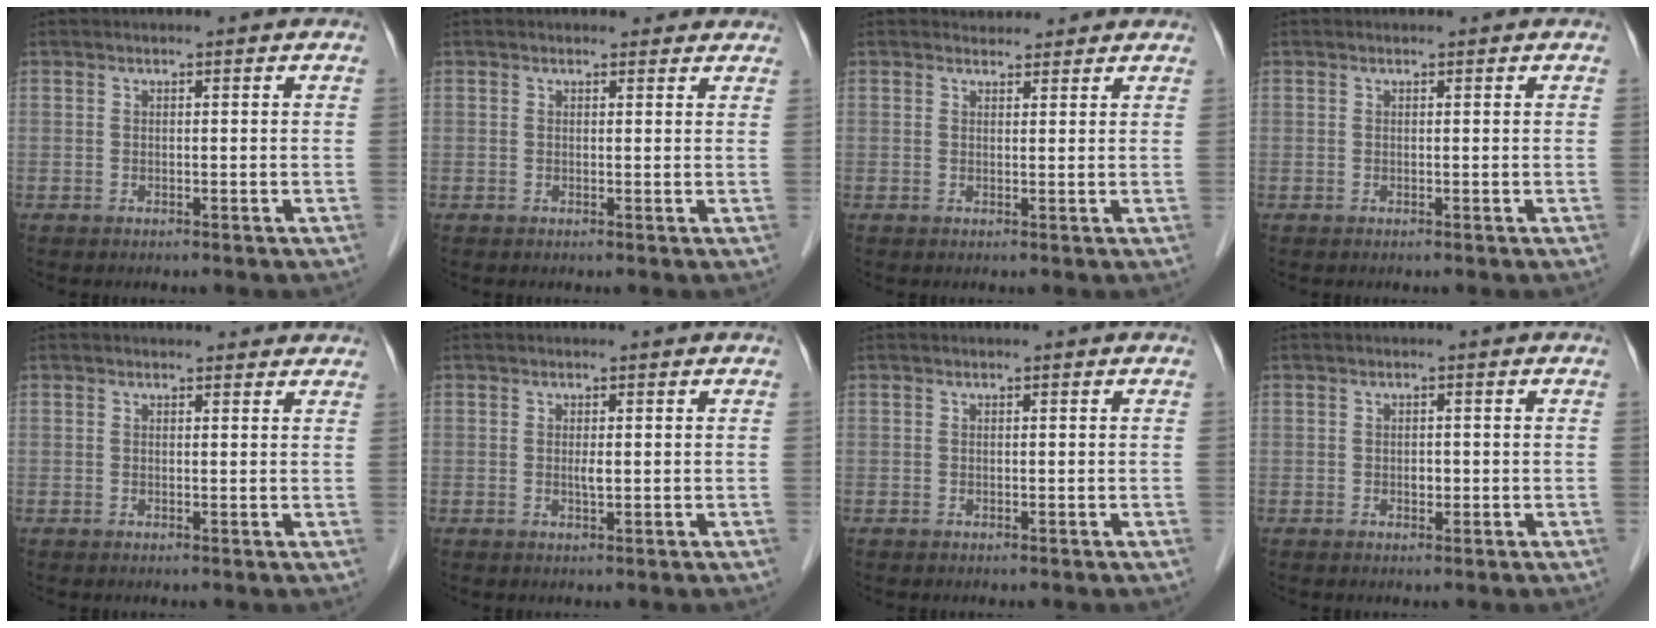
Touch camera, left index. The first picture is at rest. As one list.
[{"total": 2.6, "force": [2.3, 1.1, 0.4], "torque": [-0.002, 0.003, 0.016]}, {"total": 2.8, "force": [2.6, 1.0, 0.1], "torque": [-0.002, 0.011, 0.032]}, {"total": 0.0}, {"total": 4.3, "force": [3.9, 1.3, 1.1], "torque": [-0.007, 0.009, 0.038]}, {"total": 1.0, "force": [0.0, 0.1, 1.0], "torque": [-0.022, -0.005, 0.000]}, {"total": 0.0}, {"total": 1.0, "force": [-0.3, 0.7, 0.7], "torque": [-0.011, -0.001, -0.005]}]